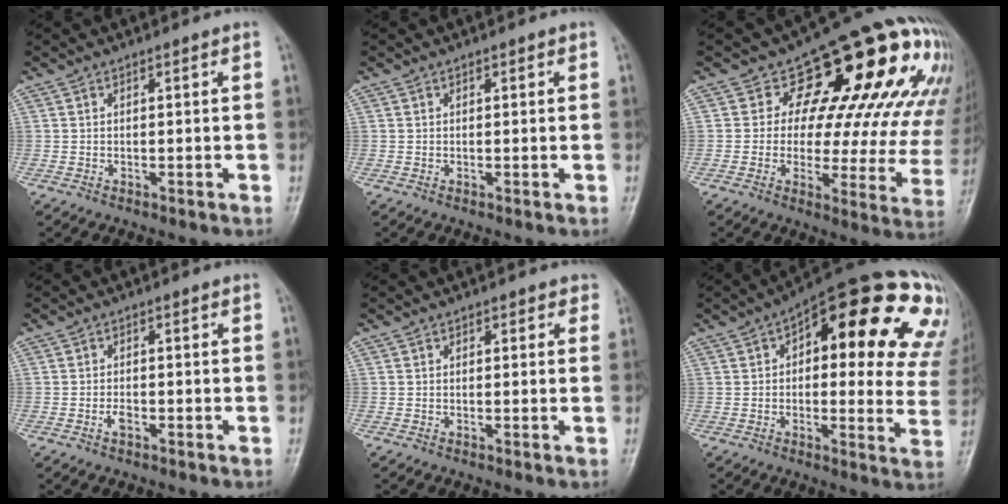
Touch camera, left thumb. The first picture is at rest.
{"total": 0.7, "force": [0.3, 0.5, 0.4], "torque": [0.002, 0.000, 0.001]}
{"total": 21.5, "force": [9.7, 11.7, 15.2], "torque": [-0.146, -0.022, 0.105]}
{"total": 1.7, "force": [-0.8, 0.9, 1.2], "torque": [-0.022, 0.001, -0.019]}
{"total": 1.7, "force": [0.8, 1.2, 0.9], "torque": [0.014, 0.001, 0.002]}
{"total": 25.2, "force": [10.5, 10.5, 20.4], "torque": [-0.207, 0.015, 0.124]}